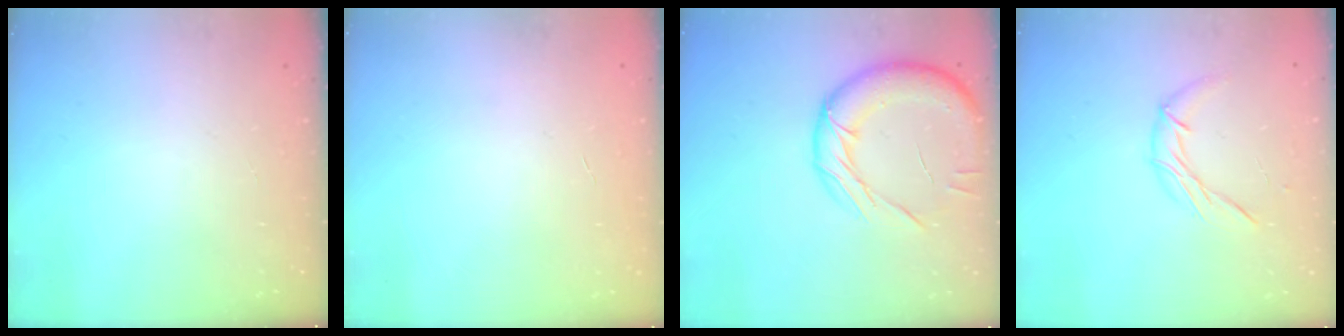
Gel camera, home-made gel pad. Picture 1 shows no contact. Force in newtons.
{"total": 0.0}
{"total": 15.2, "press": 15.1, "slide": 1.7}
{"total": 6.8, "press": 6.8, "slide": 0.7}